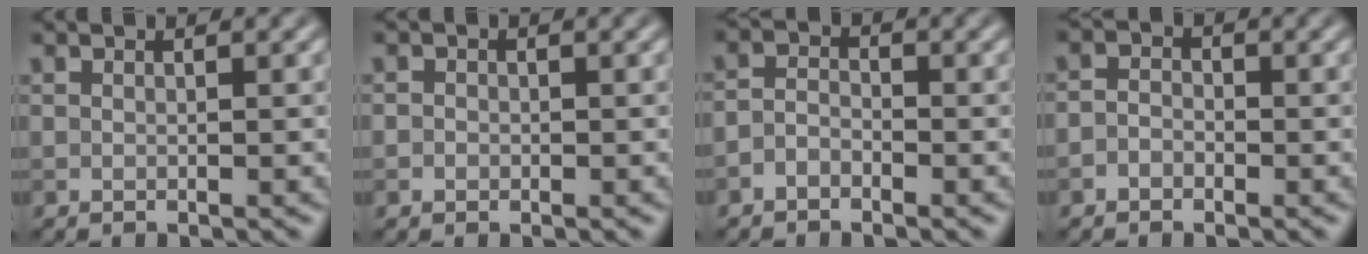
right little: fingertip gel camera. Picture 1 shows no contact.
{"total": 0.8, "force": [-0.2, 0.7, 0.2], "torque": [0.002, -0.004, -0.006]}
{"total": 1.6, "force": [-1.1, 0.9, 0.8], "torque": [-0.016, 0.005, -0.027]}
{"total": 1.4, "force": [-0.8, 1.0, 0.6], "torque": [-0.006, 0.003, -0.022]}